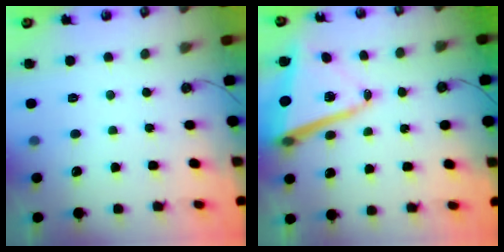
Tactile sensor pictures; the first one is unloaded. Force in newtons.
{"total": 12.7, "press": 12.6, "slide": 1.4}